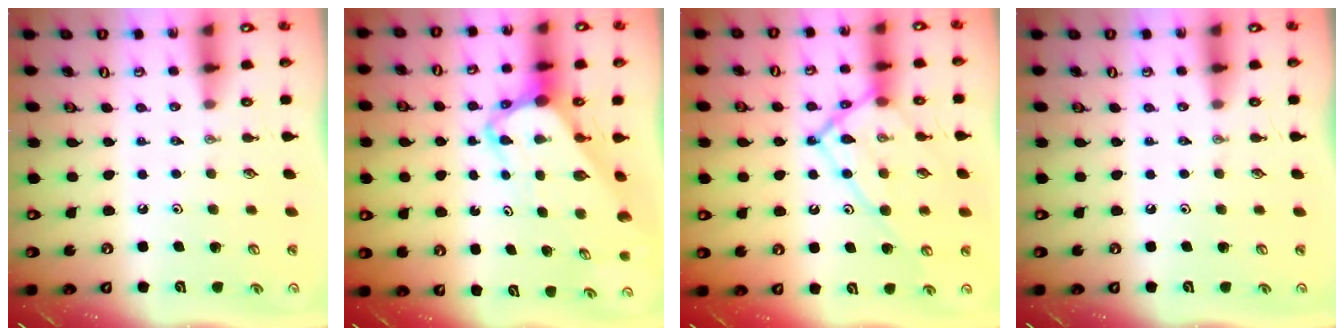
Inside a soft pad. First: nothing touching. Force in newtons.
{"total": 4.7, "press": 4.7, "slide": 0.2}
{"total": 15.2, "press": 15.1, "slide": 1.4}
{"total": 0.0}